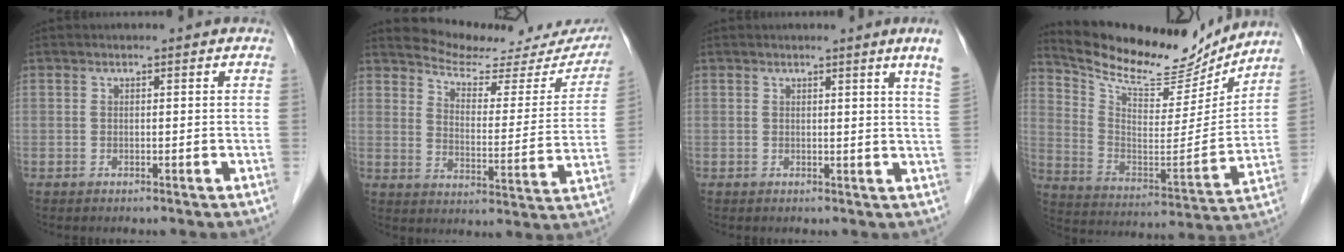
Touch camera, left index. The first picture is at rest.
{"total": 18.7, "force": [17.9, 3.9, 4.1], "torque": [-0.042, -0.056, 0.214]}
{"total": 4.7, "force": [3.3, -1.3, 3.1], "torque": [-0.040, -0.019, 0.025]}
{"total": 18.6, "force": [17.3, 4.4, 5.2], "torque": [-0.103, -0.026, 0.275]}